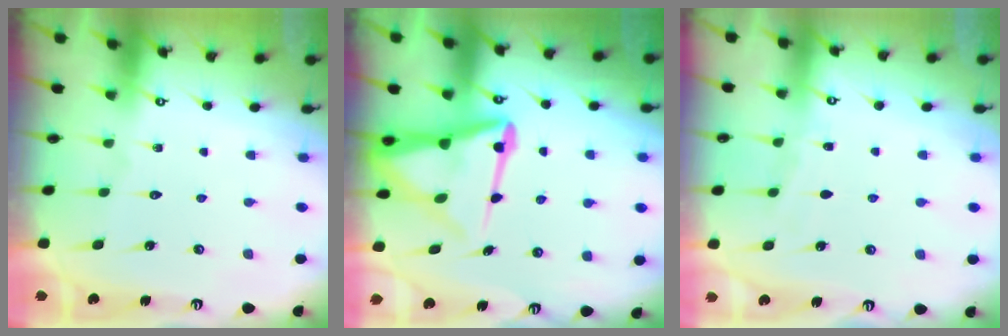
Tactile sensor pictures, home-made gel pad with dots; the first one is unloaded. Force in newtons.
{"total": 14.0, "press": 14.0, "slide": 1.4}
{"total": 3.6, "press": 3.5, "slide": 0.5}